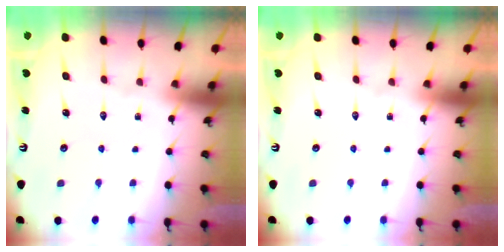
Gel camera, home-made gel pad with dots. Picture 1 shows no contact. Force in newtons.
{"total": 0.0}